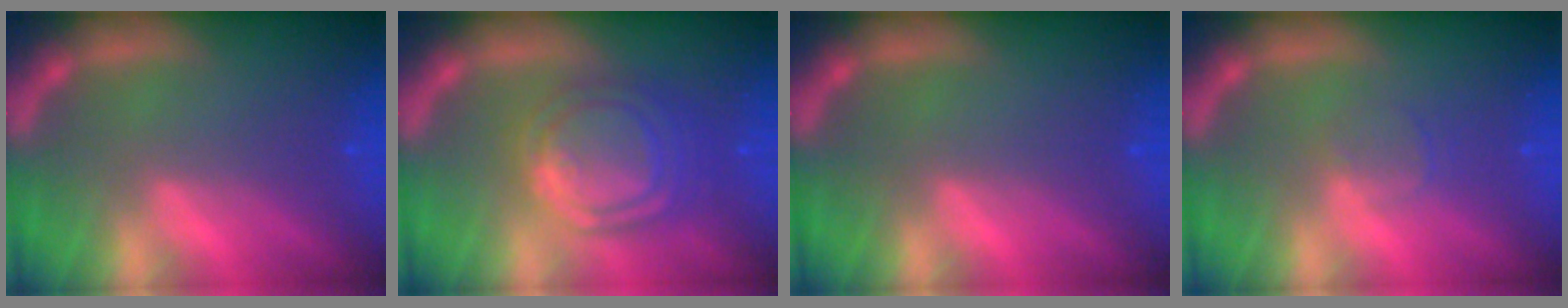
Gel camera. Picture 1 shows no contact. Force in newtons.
{"total": 8.6}
{"total": 0.0}
{"total": 1.4}